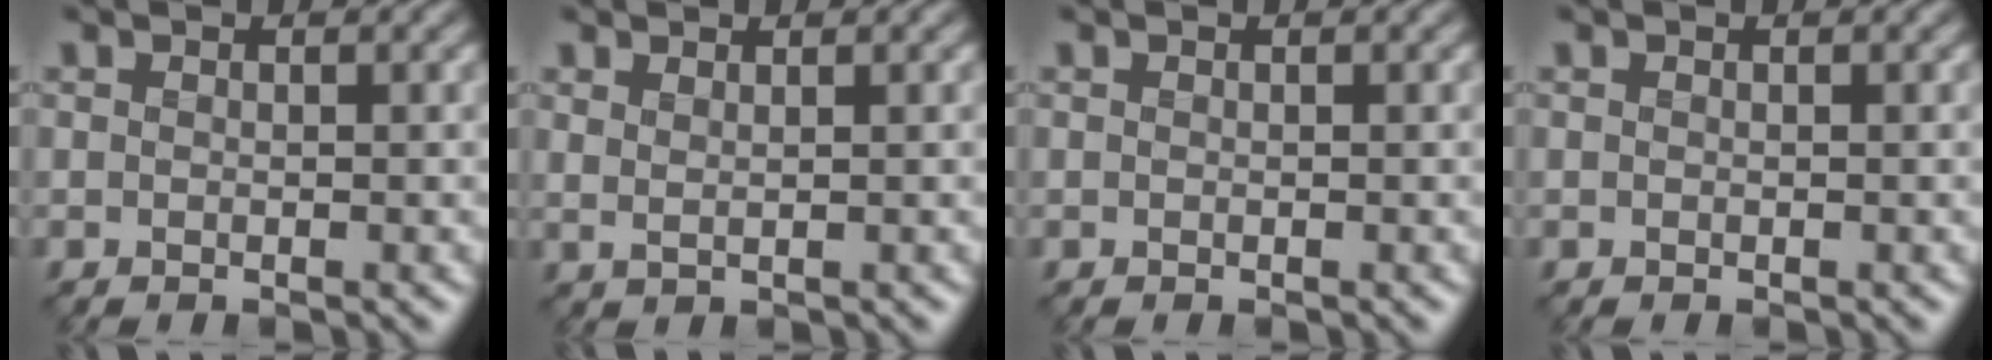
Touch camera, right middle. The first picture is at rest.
{"total": 0.9, "force": [0.8, 0.1, 0.4], "torque": [-0.007, -0.004, 0.011]}
{"total": 0.0}
{"total": 0.0}